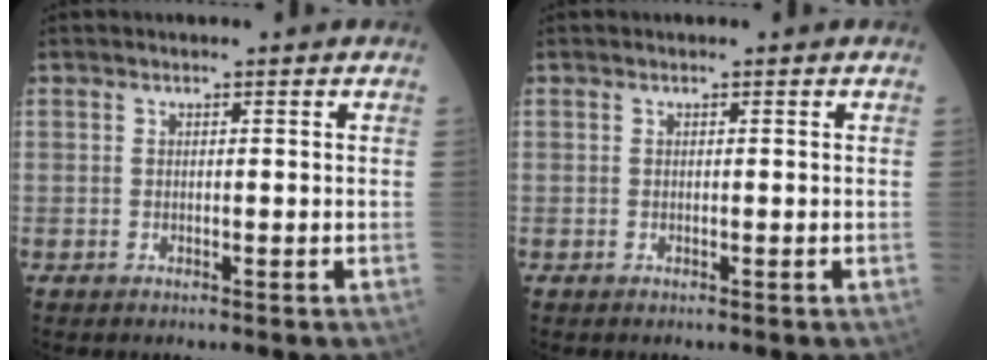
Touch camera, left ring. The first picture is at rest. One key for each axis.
{"total": 0.0}